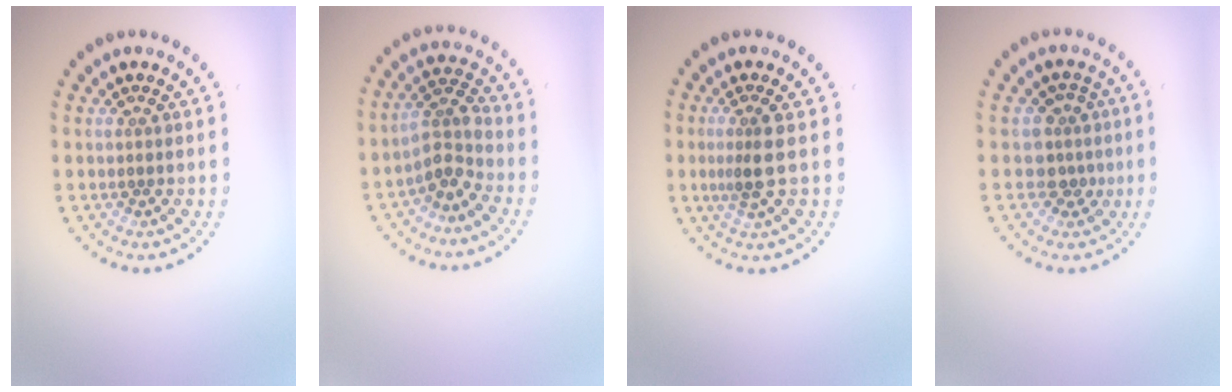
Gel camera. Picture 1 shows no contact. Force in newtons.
{"total": 2.8, "press": 2.2, "slide": 1.7}
{"total": 2.3, "press": 1.8, "slide": 1.5}
{"total": 2.4, "press": 1.8, "slide": 1.5}